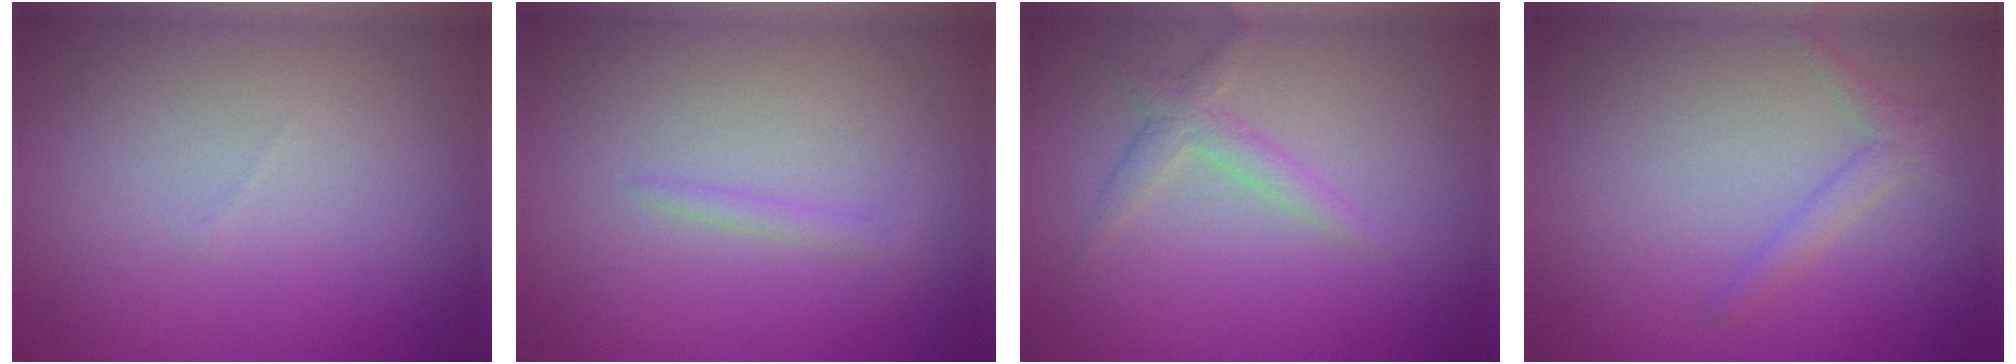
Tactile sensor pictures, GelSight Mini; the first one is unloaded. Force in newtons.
{"total": 0.9, "press": 0.9, "slide": 0.1}
{"total": 1.8, "press": 1.8, "slide": 0.1}
{"total": 1.4, "press": 1.4, "slide": 0.1}